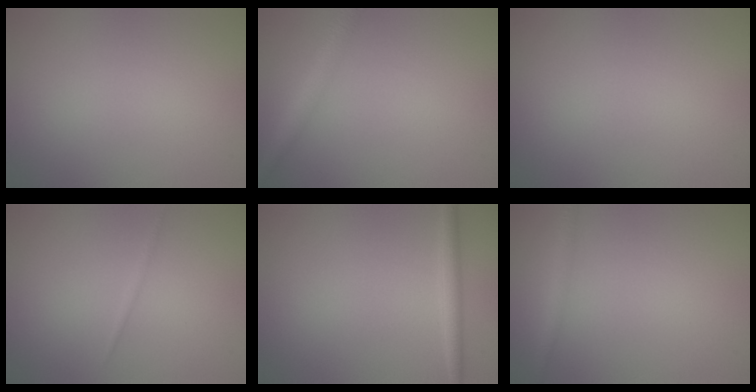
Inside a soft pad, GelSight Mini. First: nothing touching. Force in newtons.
{"total": 2.9, "press": 2.9, "slide": 0.0}
{"total": 0.0}
{"total": 0.5, "press": 0.5, "slide": 0.0}
{"total": 1.7, "press": 1.7, "slide": 0.0}
{"total": 1.4, "press": 1.4, "slide": 0.0}